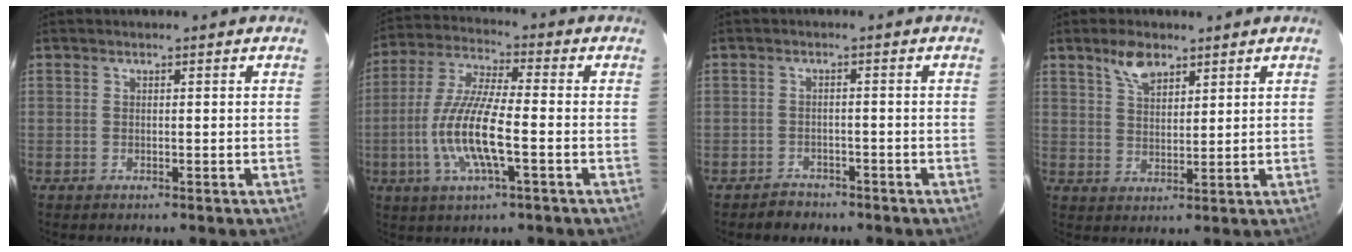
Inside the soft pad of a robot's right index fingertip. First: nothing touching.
{"total": 13.3, "force": [-3.4, 2.5, 12.6], "torque": [-0.263, -0.005, -0.068]}
{"total": 3.3, "force": [-2.7, 1.9, 0.2], "torque": [-0.010, 0.010, -0.038]}
{"total": 5.6, "force": [3.8, 2.6, 3.1], "torque": [-0.051, 0.006, 0.071]}